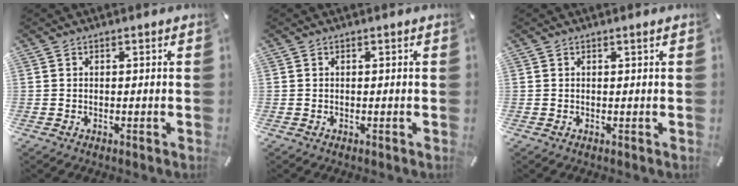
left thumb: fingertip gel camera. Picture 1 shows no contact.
{"total": 0.0}
{"total": 0.6, "force": [0.3, 0.0, 0.5], "torque": [-0.009, 0.001, 0.004]}